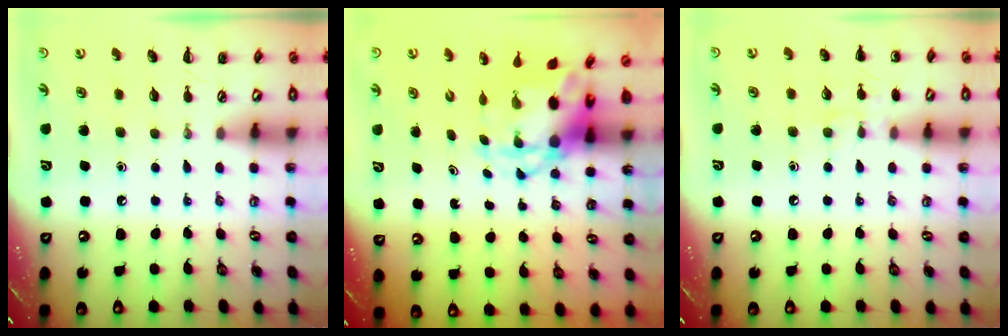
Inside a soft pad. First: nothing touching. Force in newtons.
{"total": 4.3, "press": 4.2, "slide": 0.9}
{"total": 6.8, "press": 6.5, "slide": 2.0}